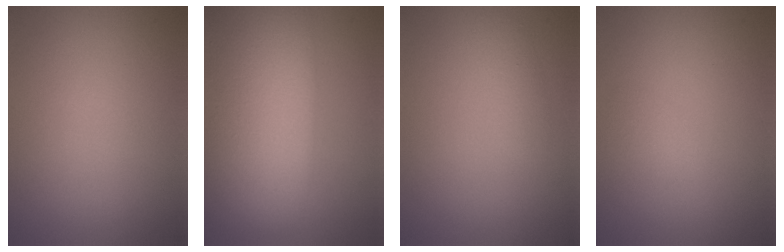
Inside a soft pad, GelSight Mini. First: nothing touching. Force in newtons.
{"total": 14.6, "press": 14.6, "slide": 0.8}
{"total": 1.3, "press": 1.3, "slide": 0.1}
{"total": 0.8, "press": 0.8, "slide": 0.0}